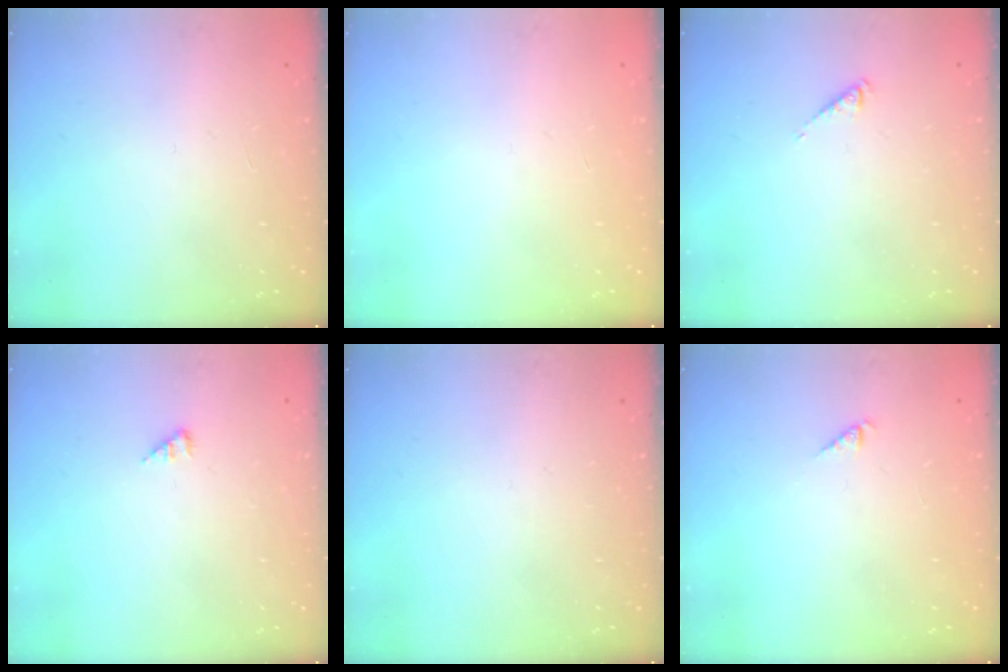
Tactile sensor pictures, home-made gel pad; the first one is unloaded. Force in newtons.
{"total": 0.0}
{"total": 0.7, "press": 0.7, "slide": 0.0}
{"total": 1.0, "press": 0.9, "slide": 0.2}
{"total": 0.0}
{"total": 2.7, "press": 2.6, "slide": 0.4}